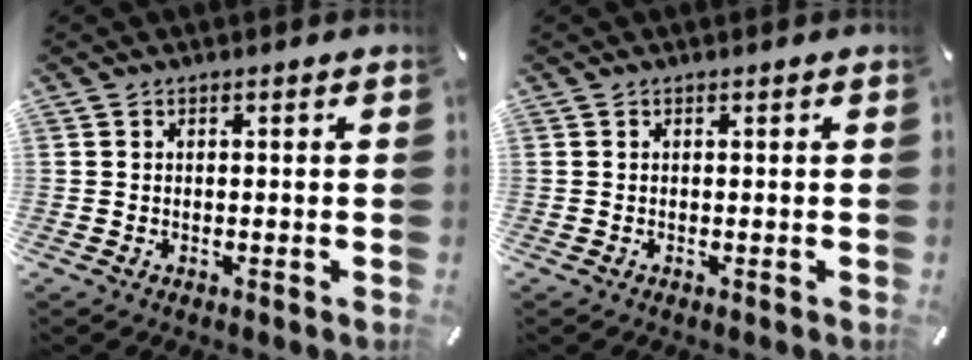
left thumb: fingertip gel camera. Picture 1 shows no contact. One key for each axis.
{"total": 0.0}